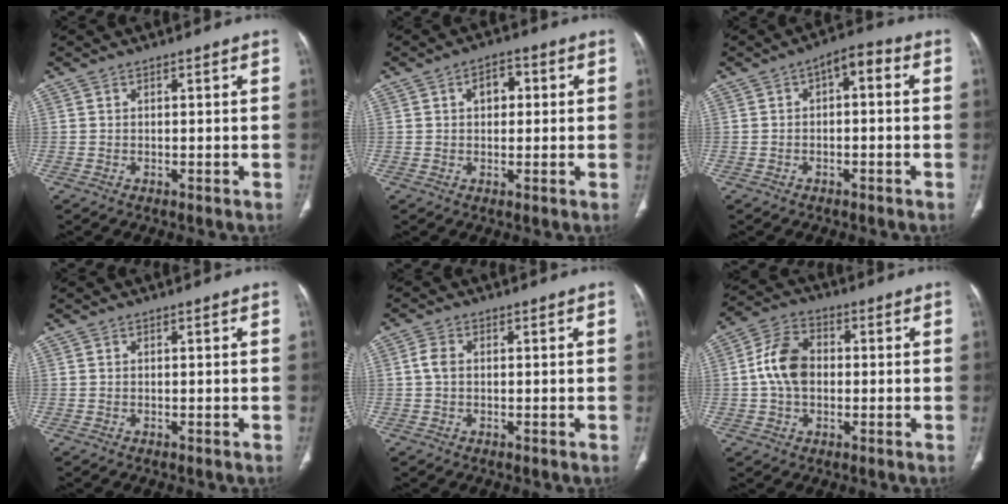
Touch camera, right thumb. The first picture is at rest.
{"total": 4.6, "force": [1.0, 3.1, 3.2], "torque": [-0.033, 0.009, 0.010]}
{"total": 4.7, "force": [0.5, 2.4, 4.0], "torque": [-0.042, 0.025, -0.004]}
{"total": 0.0}
{"total": 2.5, "force": [0.0, 1.7, 1.8], "torque": [-0.038, 0.006, -0.002]}
{"total": 9.6, "force": [0.1, 6.8, 6.8], "torque": [-0.118, 0.021, -0.006]}